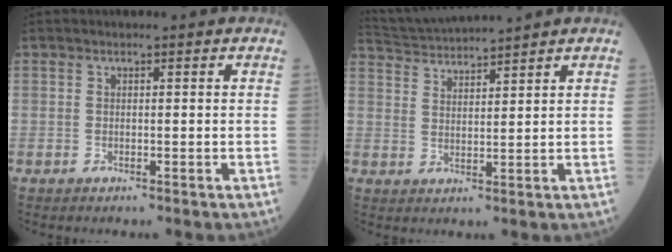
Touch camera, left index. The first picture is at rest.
{"total": 6.9, "force": [6.7, -1.5, 1.2], "torque": [-0.034, 0.013, 0.127]}